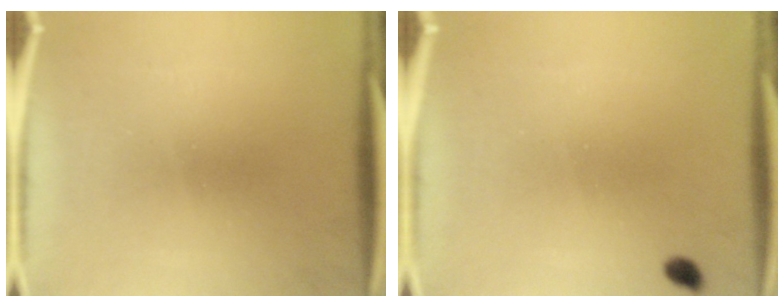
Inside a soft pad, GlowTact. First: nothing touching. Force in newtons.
{"total": 1.3}